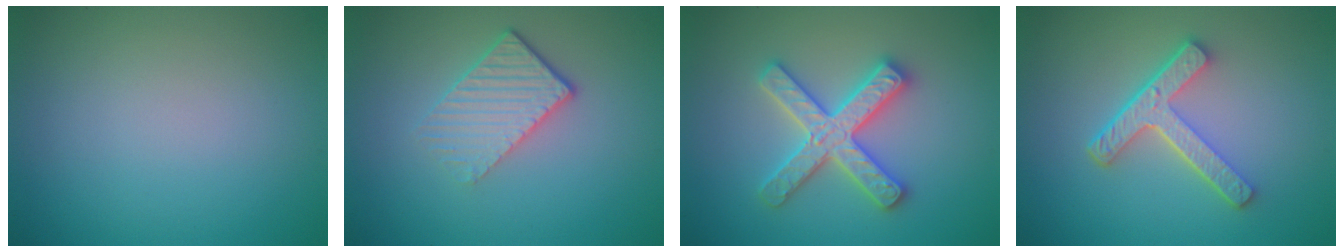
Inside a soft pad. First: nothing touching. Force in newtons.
{"total": 3.4, "press": 2.6, "slide": 2.1}
{"total": 5.1, "press": 5.0, "slide": 0.7}
{"total": 4.4, "press": 3.2, "slide": 3.0}